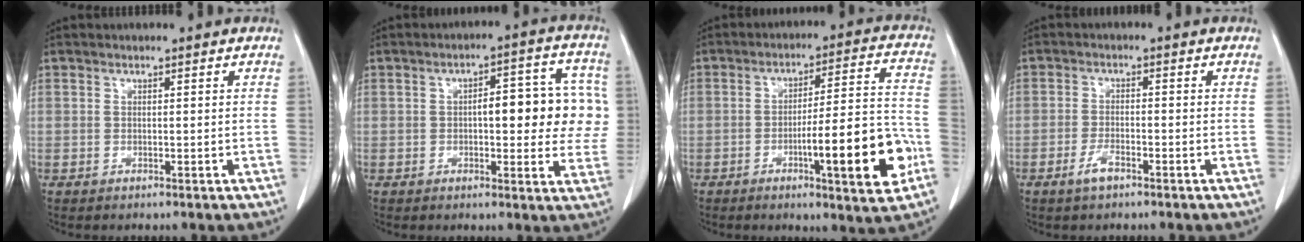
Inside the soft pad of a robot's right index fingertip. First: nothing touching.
{"total": 11.4, "force": [0.6, 4.1, 10.6], "torque": [-0.123, 0.033, 0.009]}
{"total": 14.9, "force": [-5.2, 1.6, 13.9], "torque": [-0.200, 0.006, -0.072]}
{"total": 3.0, "force": [-1.9, 0.8, 2.1], "torque": [-0.045, 0.001, -0.038]}